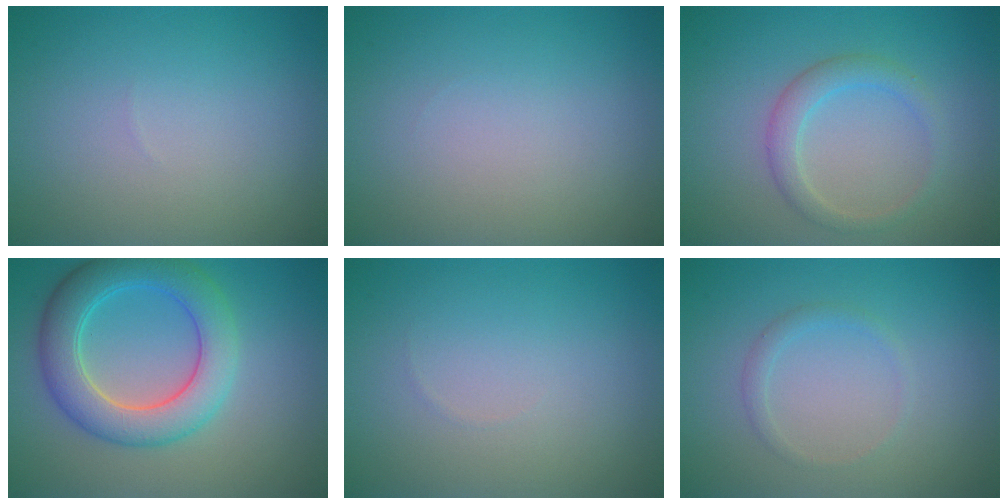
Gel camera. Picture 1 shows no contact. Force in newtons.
{"total": 0.0}
{"total": 2.3, "press": 2.3, "slide": 0.3}
{"total": 6.4, "press": 6.4, "slide": 0.5}
{"total": 0.0}
{"total": 1.1, "press": 1.1, "slide": 0.1}